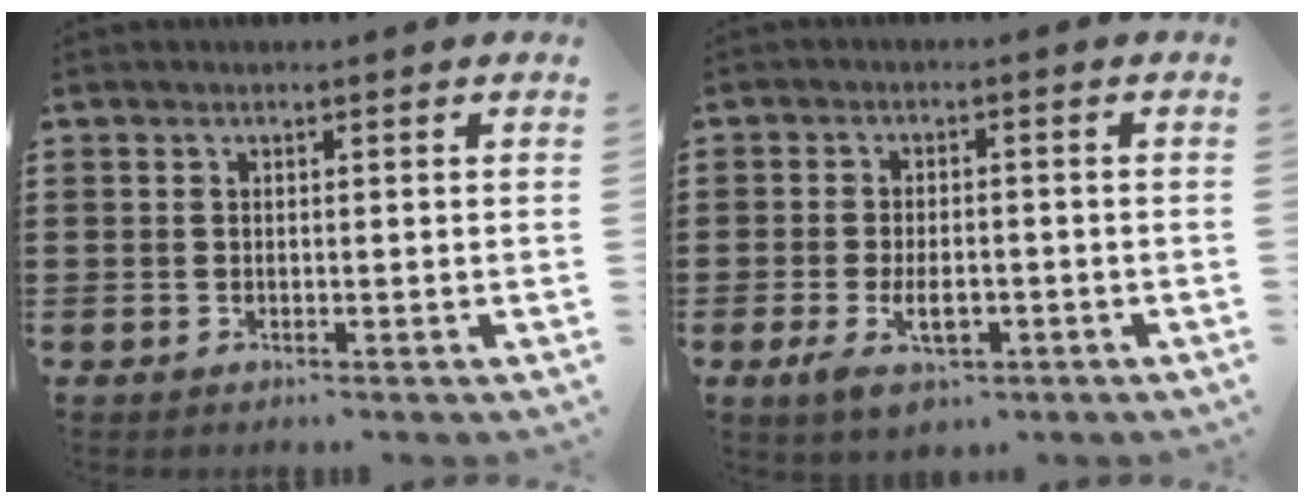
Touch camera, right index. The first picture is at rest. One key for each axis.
{"total": 5.2, "fx": -1.9, "fy": 2.7, "fz": 4.0, "tx": -0.071, "ty": -0.001, "tz": -0.039}